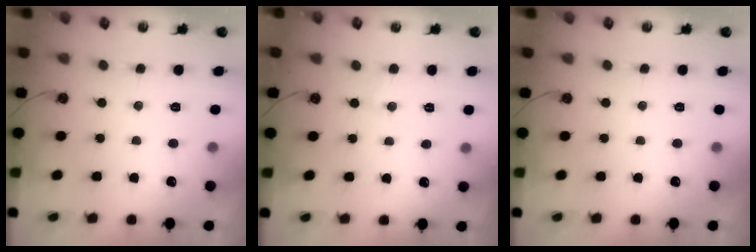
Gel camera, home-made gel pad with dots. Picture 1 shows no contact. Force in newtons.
{"total": 4.0, "press": 3.9, "slide": 0.6}
{"total": 0.0}